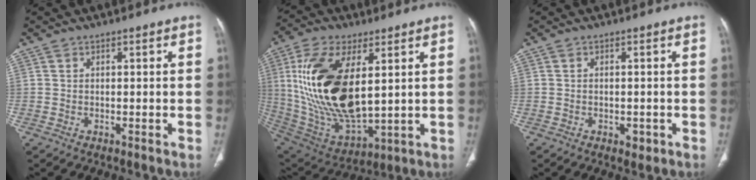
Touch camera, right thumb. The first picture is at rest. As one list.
[{"total": 23.5, "force": [4.6, 11.3, 20.1], "torque": [-0.396, -0.027, 0.097]}, {"total": 2.0, "force": [-0.8, 1.2, 1.3], "torque": [-0.013, 0.001, -0.006]}]